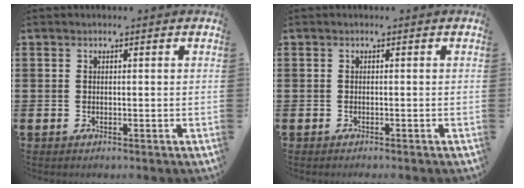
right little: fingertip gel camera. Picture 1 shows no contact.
{"total": 0.0}